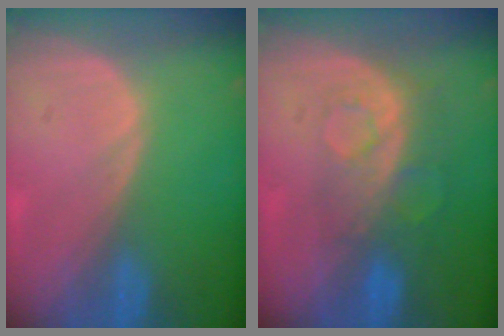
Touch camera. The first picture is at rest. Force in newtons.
{"total": 8.5, "press": 7.2, "slide": 4.6}